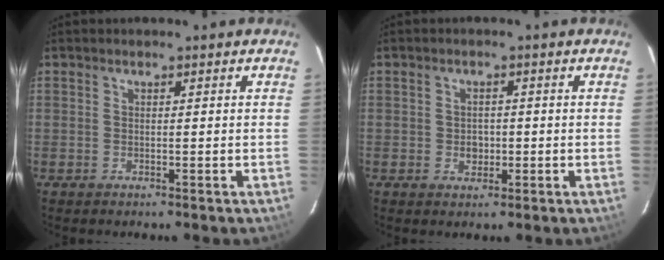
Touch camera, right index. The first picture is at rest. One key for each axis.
{"total": 2.5, "fx": -0.4, "fy": 2.2, "fz": 1.1, "tx": -0.019, "ty": 0.005, "tz": -0.003}